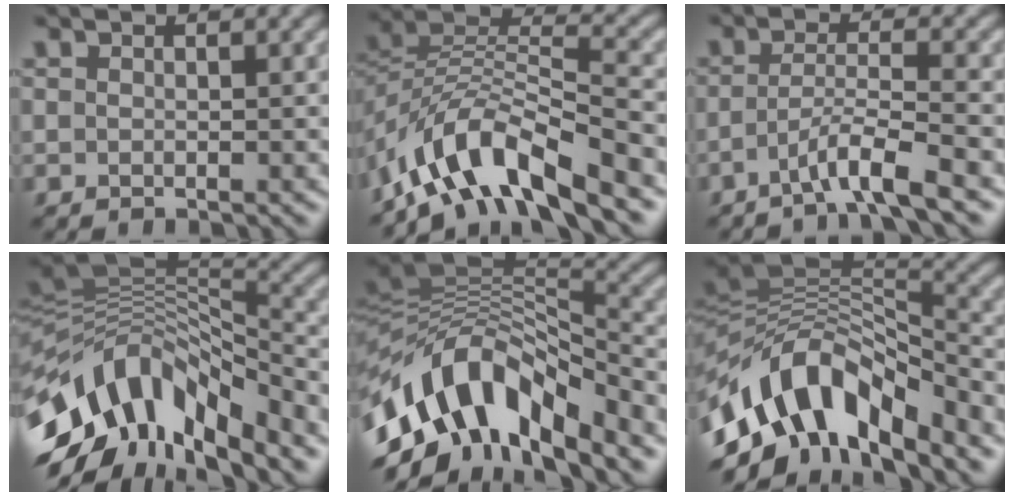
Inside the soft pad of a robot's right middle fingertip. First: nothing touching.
{"total": 9.3, "force": [-6.3, 3.1, 6.0], "torque": [-0.096, 0.007, -0.129]}
{"total": 3.9, "force": [-2.4, 0.3, 3.1], "torque": [-0.053, 0.009, -0.055]}
{"total": 12.9, "force": [-5.5, 6.6, 9.7], "torque": [-0.184, 0.022, -0.105]}
{"total": 13.0, "force": [-5.5, 6.4, 9.9], "torque": [-0.179, 0.019, -0.105]}
{"total": 12.0, "force": [-6.0, 5.9, 8.6], "torque": [-0.147, 0.014, -0.118]}